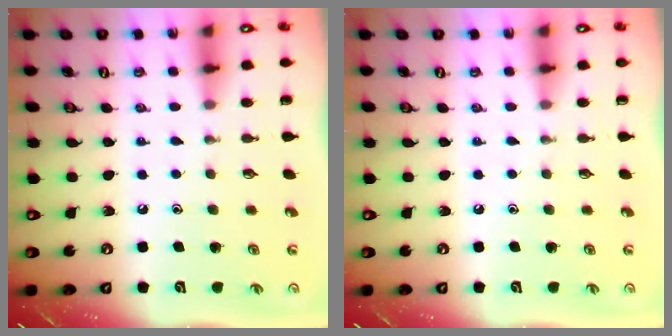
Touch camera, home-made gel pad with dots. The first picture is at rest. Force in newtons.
{"total": 0.0}